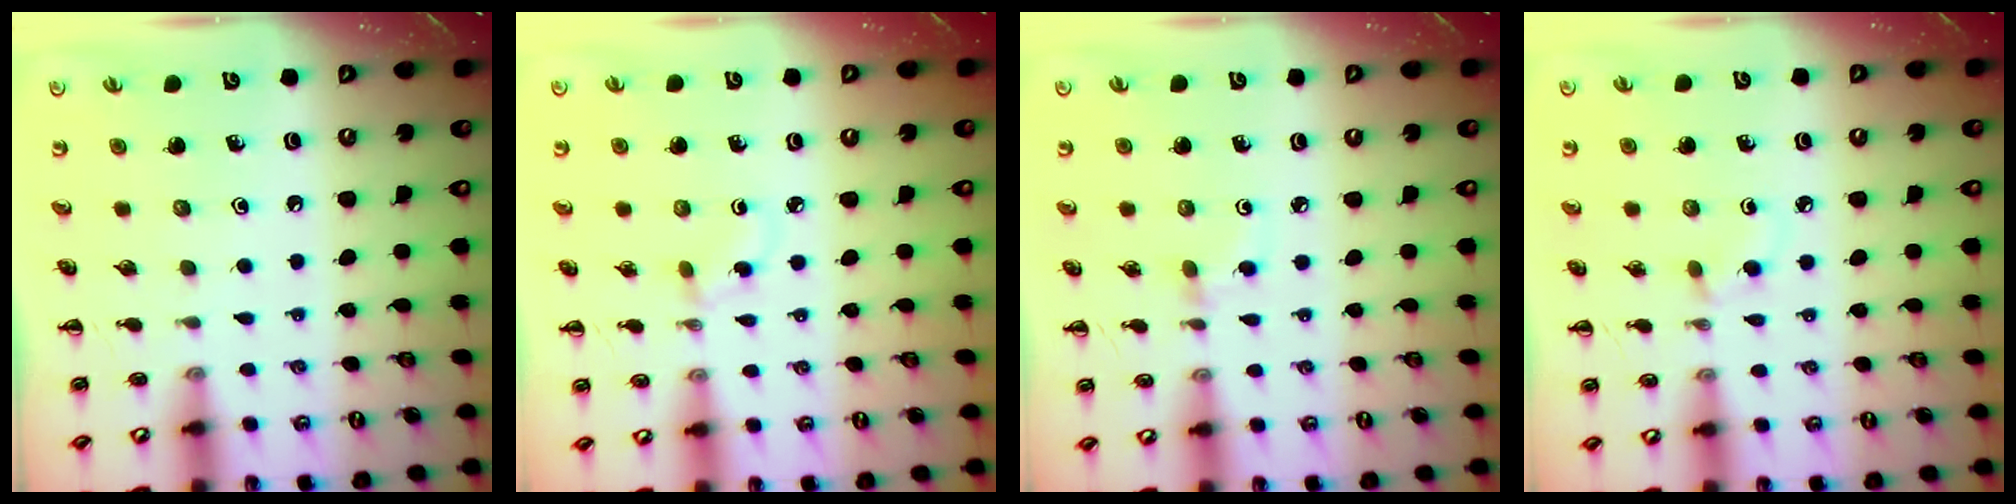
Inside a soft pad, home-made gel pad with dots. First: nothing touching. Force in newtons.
{"total": 2.6, "press": 2.4, "slide": 1.0}
{"total": 2.6, "press": 2.4, "slide": 1.1}
{"total": 1.8, "press": 1.6, "slide": 0.8}